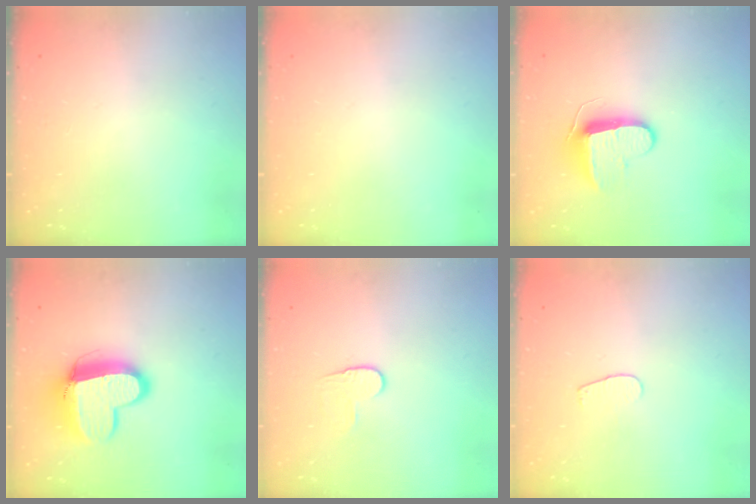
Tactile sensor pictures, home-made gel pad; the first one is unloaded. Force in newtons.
{"total": 0.0}
{"total": 9.5, "press": 9.5, "slide": 0.6}
{"total": 12.9, "press": 12.8, "slide": 1.4}
{"total": 6.1, "press": 6.1, "slide": 0.5}
{"total": 2.6, "press": 2.5, "slide": 0.3}